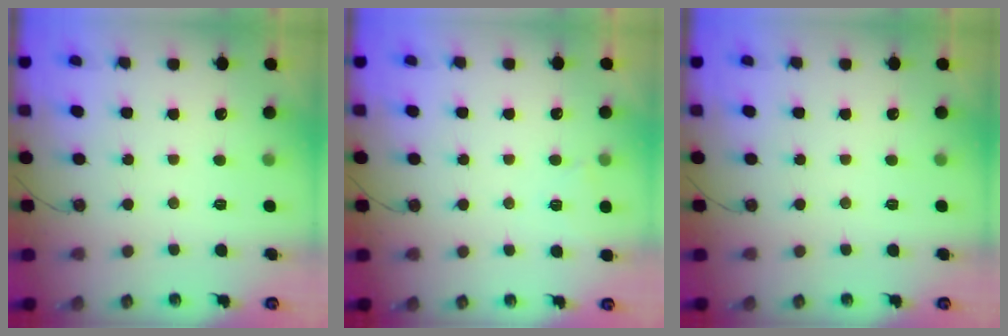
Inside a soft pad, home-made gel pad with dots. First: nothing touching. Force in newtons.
{"total": 3.9, "press": 2.8, "slide": 2.8}
{"total": 0.0}